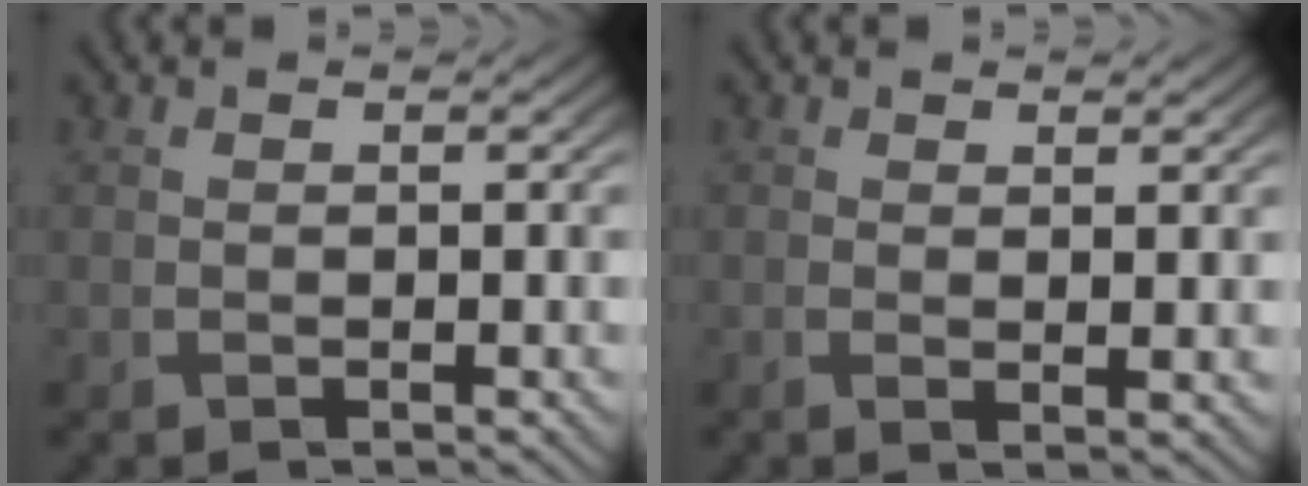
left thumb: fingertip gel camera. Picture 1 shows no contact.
{"total": 1.2, "force": [0.9, 0.0, 0.7], "torque": [-0.014, 0.002, 0.011]}